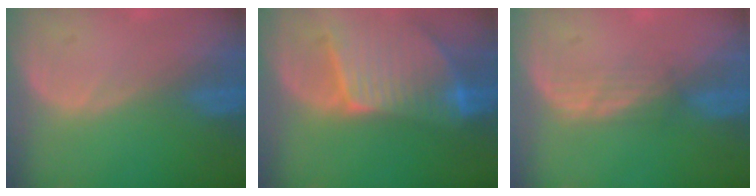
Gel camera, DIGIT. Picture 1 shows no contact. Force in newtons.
{"total": 9.6, "press": 8.4, "slide": 4.5}
{"total": 2.4, "press": 2.3, "slide": 0.6}